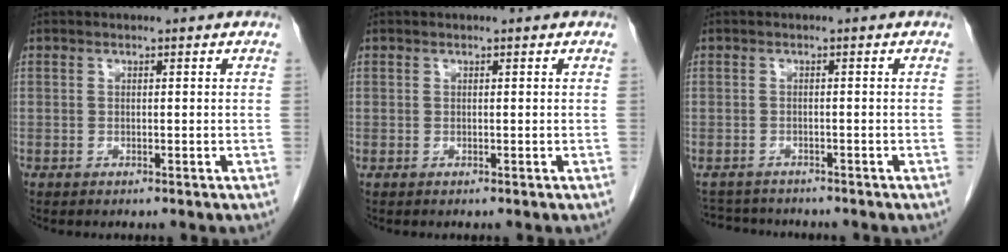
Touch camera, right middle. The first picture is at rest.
{"total": 0.0}
{"total": 5.4, "force": [-5.2, 1.2, 0.7], "torque": [-0.009, 0.000, -0.081]}